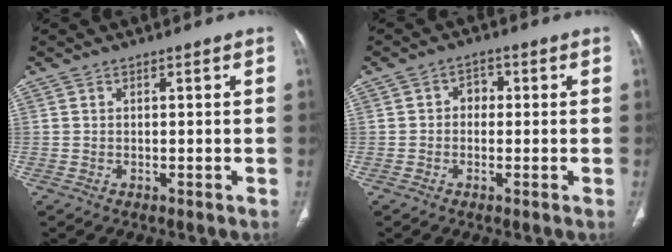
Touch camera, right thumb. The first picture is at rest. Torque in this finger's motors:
{"motor_torque": [0.62, 0.52, 0.36, 0.22, 0.00]}